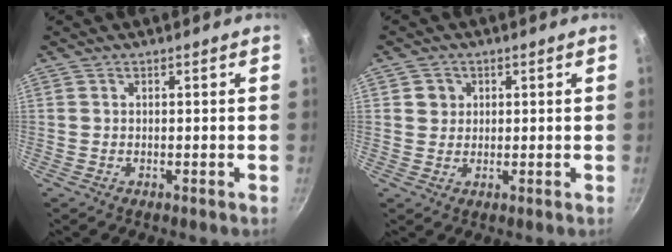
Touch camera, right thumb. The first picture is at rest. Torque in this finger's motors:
{"motor_torque": [-0.38, 0.59, 0.31, -0.20, -0.02]}